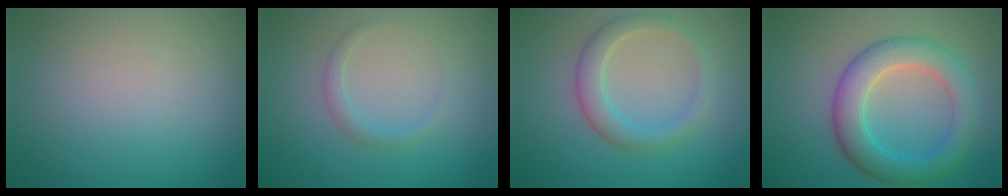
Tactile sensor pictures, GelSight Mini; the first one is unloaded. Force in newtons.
{"total": 1.2, "press": 1.2, "slide": 0.1}
{"total": 2.8, "press": 2.8, "slide": 0.2}
{"total": 5.9, "press": 5.9, "slide": 0.1}